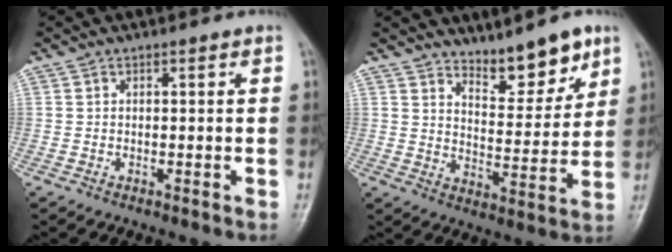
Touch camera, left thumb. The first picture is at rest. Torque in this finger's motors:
{"motor_torque": [0.18, 0.09, -0.22, -0.49, 0.08]}